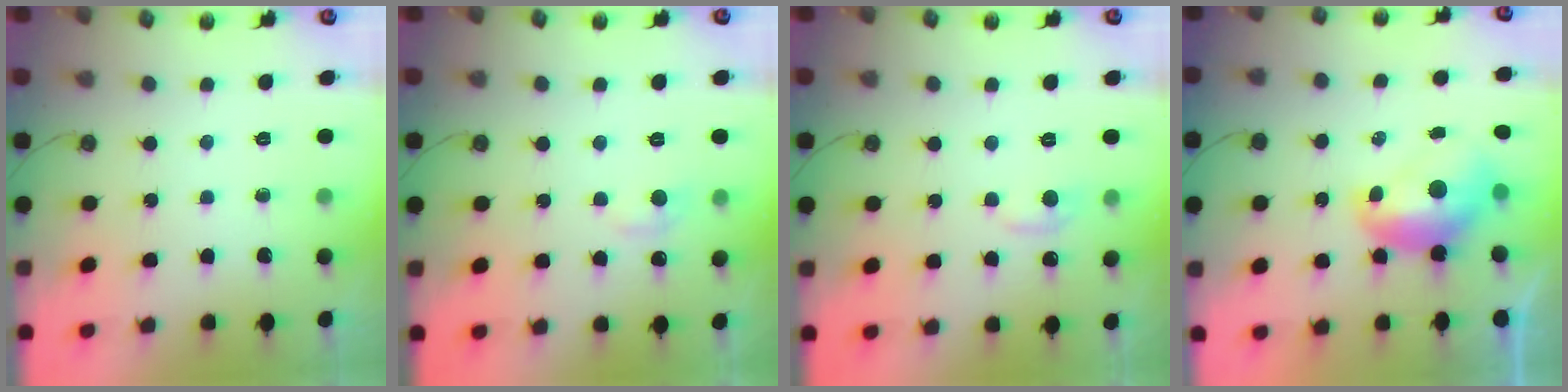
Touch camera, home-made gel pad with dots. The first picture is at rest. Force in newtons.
{"total": 0.8, "press": 0.4, "slide": 0.7}
{"total": 1.0, "press": 0.4, "slide": 0.9}
{"total": 2.8, "press": 2.8, "slide": 0.4}